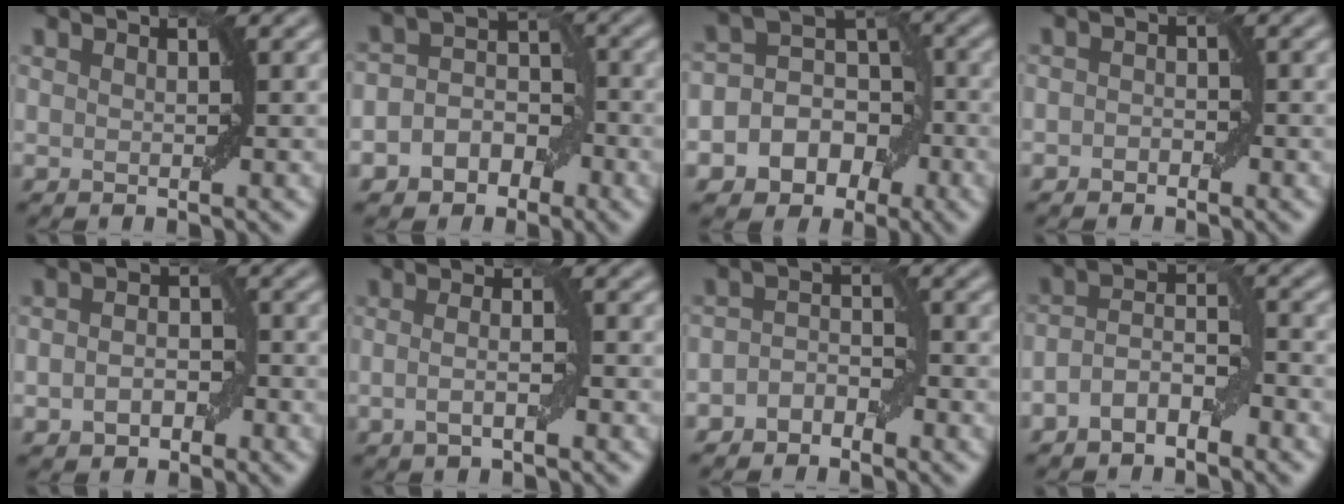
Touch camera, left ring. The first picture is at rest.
{"total": 5.2, "force": [-2.3, 4.2, 2.1], "torque": [-0.001, 0.015, -0.054]}
{"total": 7.7, "force": [-2.9, 6.4, 3.1], "torque": [-0.031, 0.021, -0.066]}
{"total": 1.1, "force": [-0.6, 0.8, 0.5], "torque": [-0.009, 0.003, -0.013]}
{"total": 3.0, "force": [-0.9, 2.1, 2.0], "torque": [-0.028, 0.002, -0.017]}
{"total": 2.3, "force": [-0.5, 0.6, 2.2], "torque": [-0.042, -0.002, -0.011]}
{"total": 2.1, "force": [-1.5, 1.3, 0.9], "torque": [-0.015, 0.012, -0.029]}
{"total": 3.9, "force": [-2.1, 1.8, 2.7], "torque": [-0.049, 0.013, -0.040]}